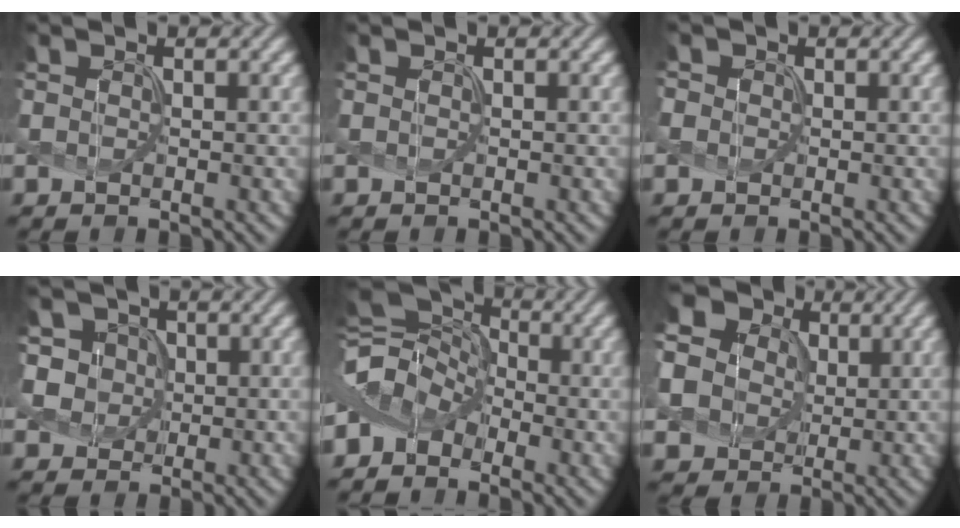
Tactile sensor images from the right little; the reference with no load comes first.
{"total": 0.0}
{"total": 1.2, "force": [0.0, 1.2, 0.2], "torque": [-0.009, 0.003, -0.004]}
{"total": 4.9, "force": [1.8, 4.2, 1.9], "torque": [-0.034, 0.017, 0.020]}
{"total": 7.8, "force": [-1.2, 5.9, 4.9], "torque": [-0.089, 0.028, -0.046]}
{"total": 11.6, "force": [3.3, 10.1, 4.6], "torque": [-0.139, 0.018, 0.067]}